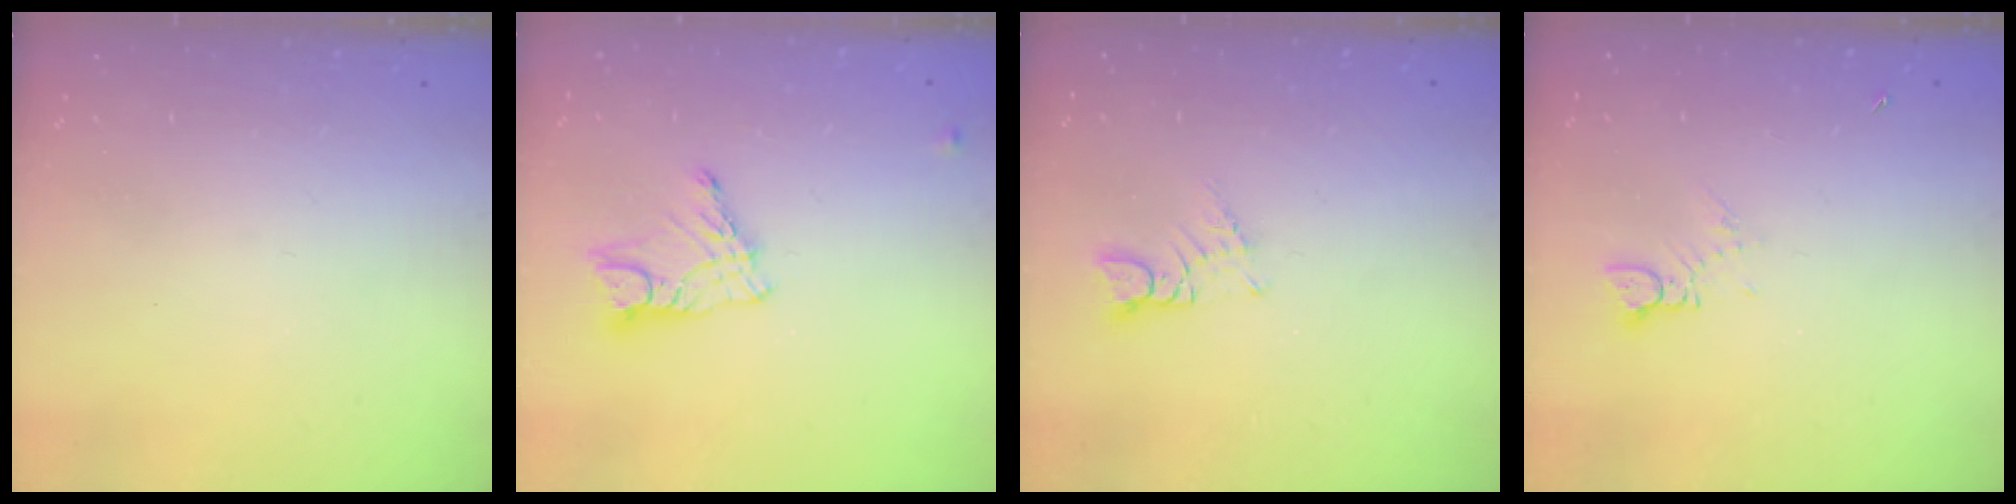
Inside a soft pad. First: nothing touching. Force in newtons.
{"total": 10.2, "press": 10.2, "slide": 0.8}
{"total": 2.9, "press": 2.9, "slide": 0.3}
{"total": 2.0, "press": 2.0, "slide": 0.1}